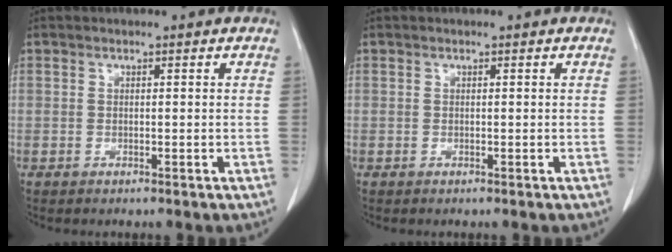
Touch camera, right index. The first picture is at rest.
{"total": 0.0}